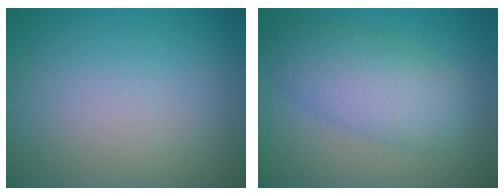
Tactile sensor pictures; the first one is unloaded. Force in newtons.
{"total": 5.7, "press": 5.7, "slide": 0.1}